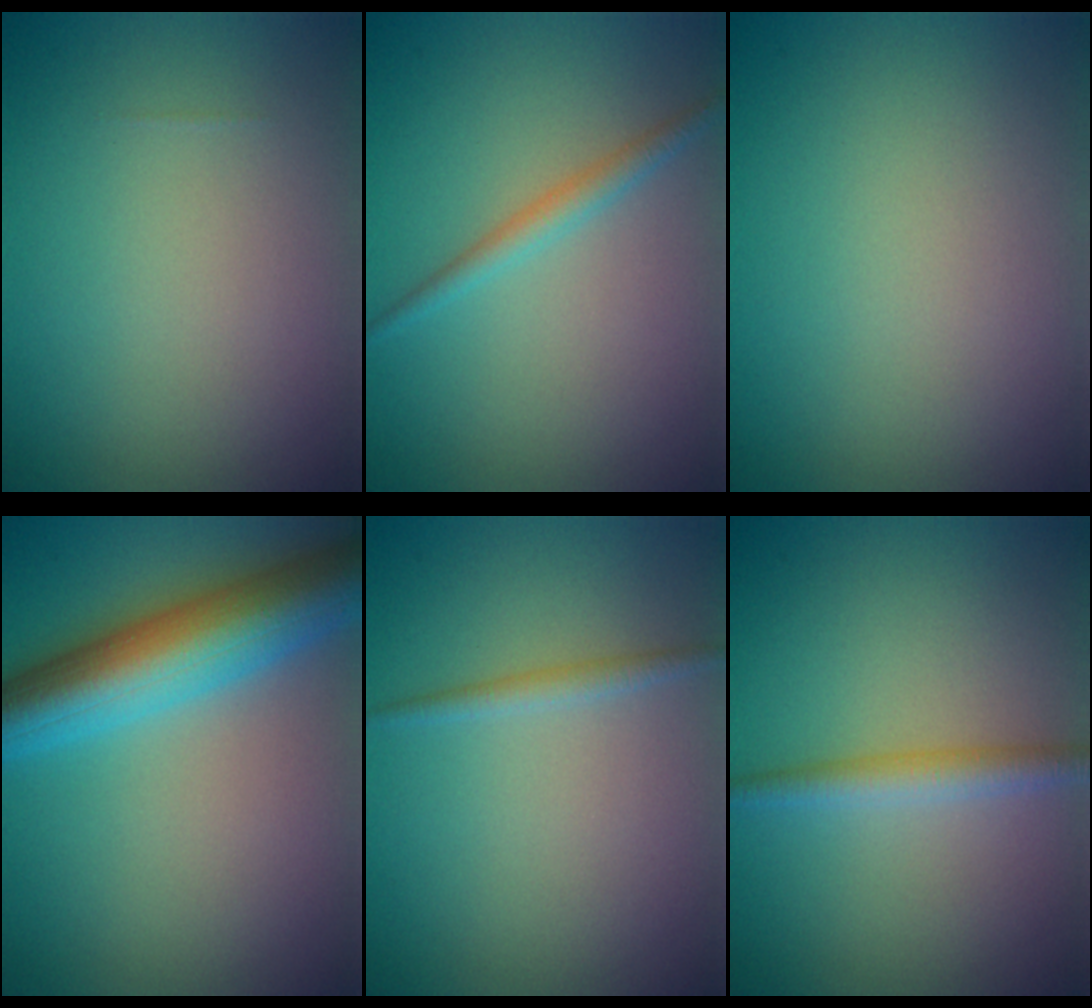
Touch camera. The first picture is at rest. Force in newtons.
{"total": 1.6, "press": 1.6, "slide": 0.1}
{"total": 0.0}
{"total": 8.6, "press": 8.6, "slide": 0.5}
{"total": 1.1, "press": 1.1, "slide": 0.0}
{"total": 2.2, "press": 2.2, "slide": 0.1}